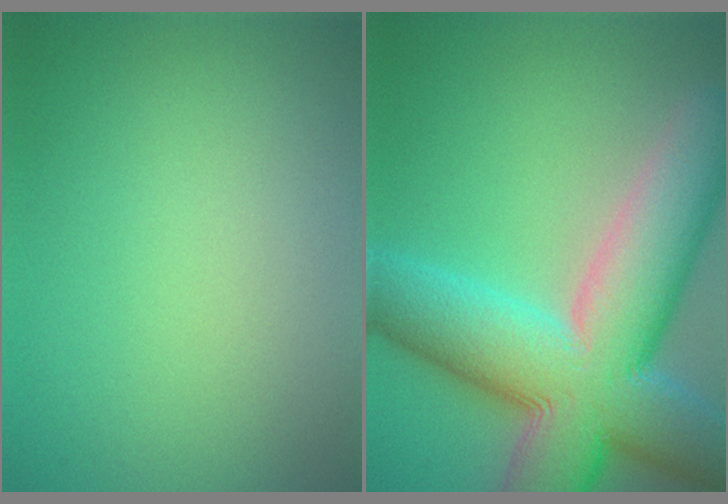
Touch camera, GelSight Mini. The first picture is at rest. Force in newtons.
{"total": 14.6, "press": 14.5, "slide": 0.6}